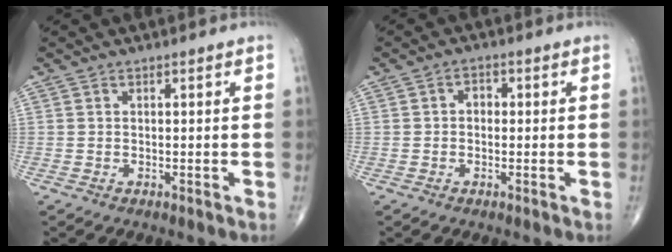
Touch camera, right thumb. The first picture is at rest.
{"total": 2.1, "force": [0.0, 1.6, 1.4], "torque": [-0.010, 0.011, -0.004]}